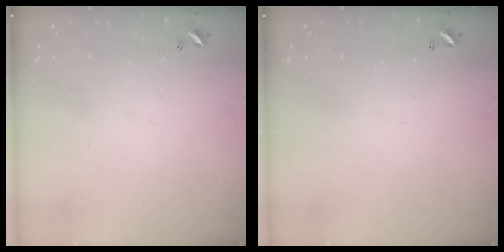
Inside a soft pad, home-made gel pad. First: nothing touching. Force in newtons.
{"total": 0.0}